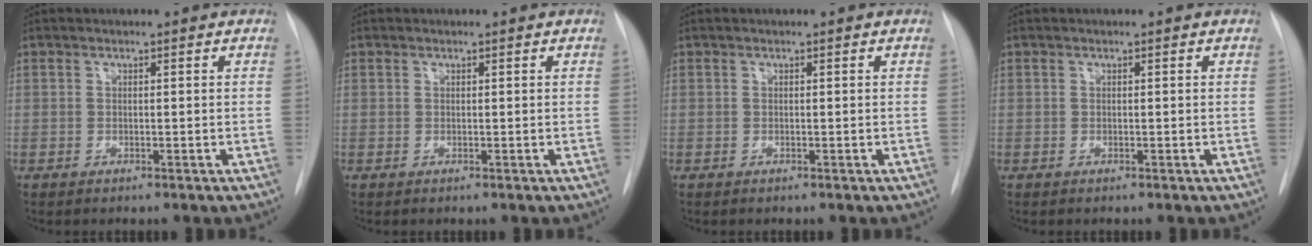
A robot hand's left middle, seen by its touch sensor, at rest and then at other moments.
{"total": 0.7, "force": [-0.1, -0.3, -0.6], "torque": [0.018, -0.003, -0.004]}
{"total": 0.0}
{"total": 0.0}